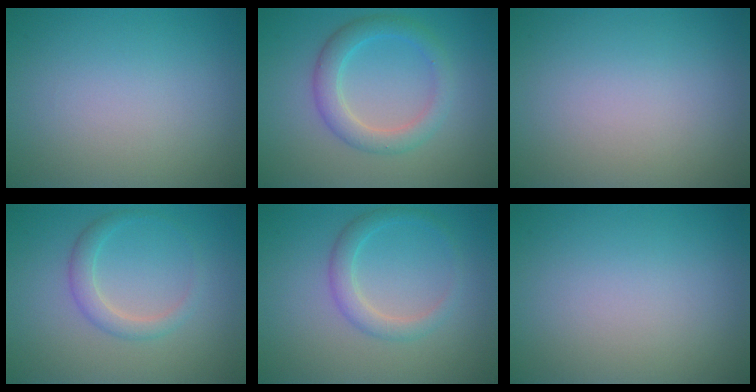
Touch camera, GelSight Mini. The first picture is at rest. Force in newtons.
{"total": 3.3, "press": 3.3, "slide": 0.1}
{"total": 0.0}
{"total": 2.1, "press": 2.1, "slide": 0.1}
{"total": 2.2, "press": 2.2, "slide": 0.1}
{"total": 0.0}